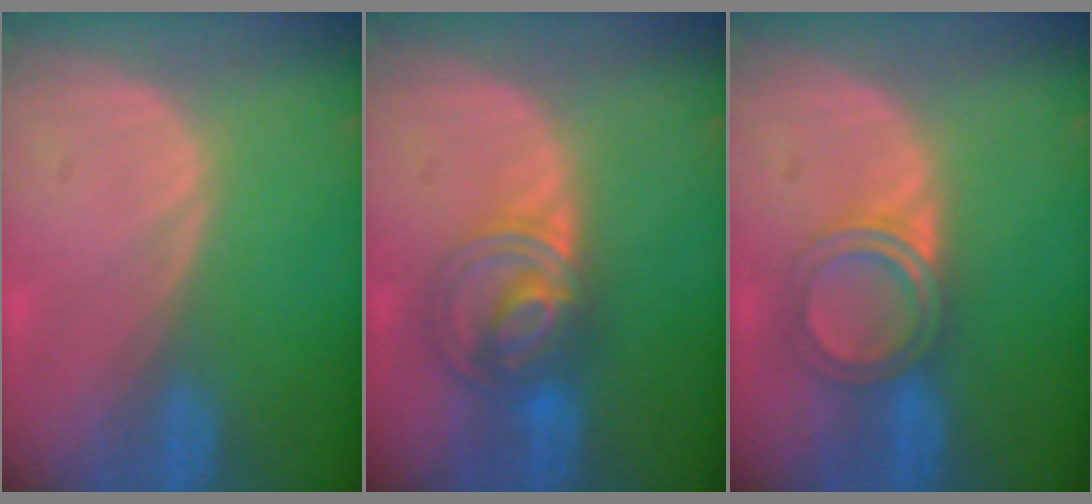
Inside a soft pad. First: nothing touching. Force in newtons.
{"total": 6.7, "press": 6.4, "slide": 2.0}
{"total": 5.0, "press": 4.7, "slide": 1.6}